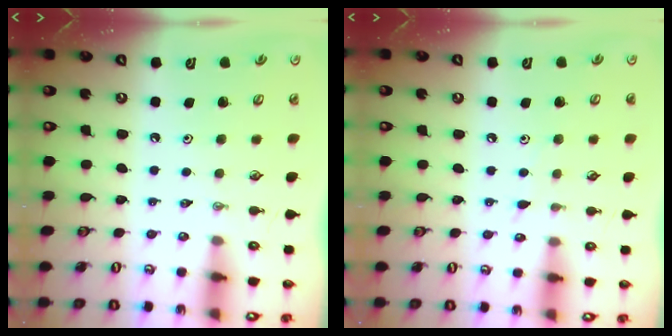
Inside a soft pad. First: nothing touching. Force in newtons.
{"total": 4.1, "press": 4.1, "slide": 0.5}